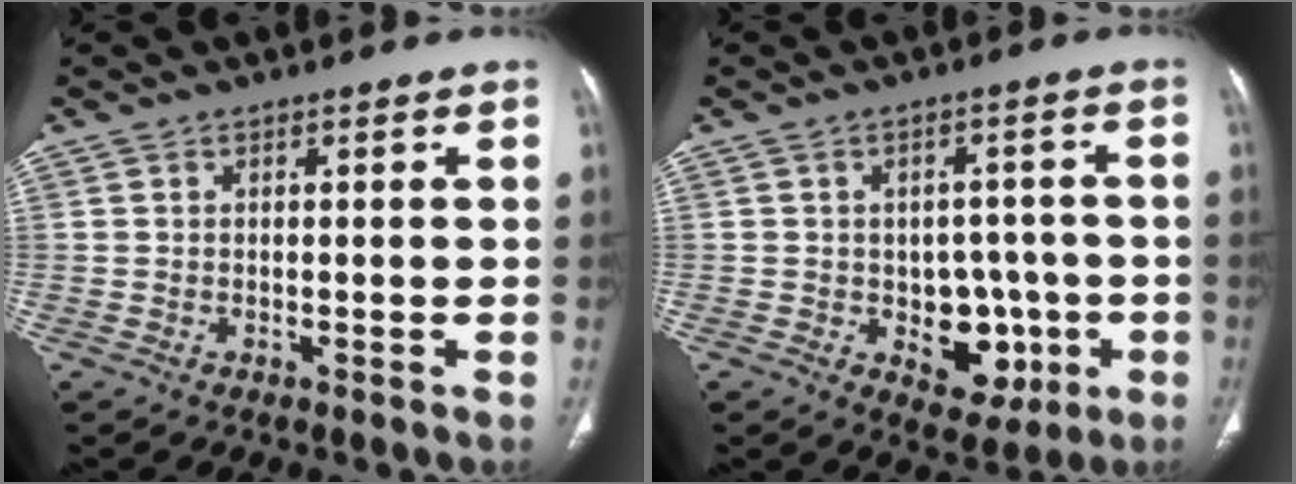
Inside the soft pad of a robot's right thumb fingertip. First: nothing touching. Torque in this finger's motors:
{"motor_torque": [3.36, 1.64, 0.40, -0.81, 0.02]}